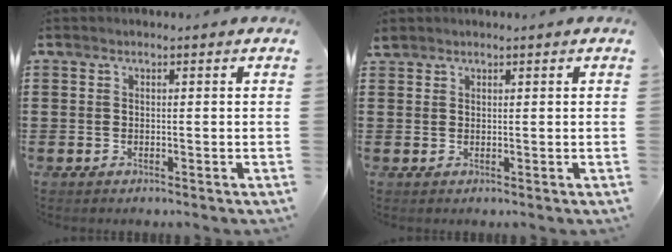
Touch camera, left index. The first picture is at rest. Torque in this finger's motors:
{"motor_torque": [-0.12, 0.38, -0.03, 0.00]}